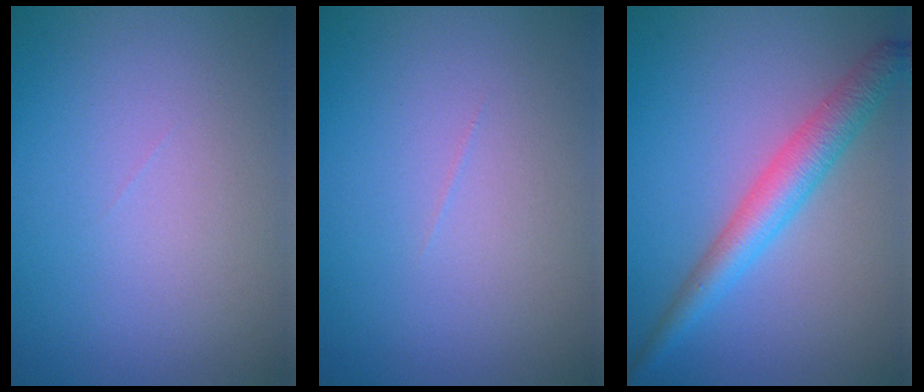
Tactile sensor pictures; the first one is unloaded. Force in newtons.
{"total": 0.0}
{"total": 4.0, "press": 4.0, "slide": 0.1}